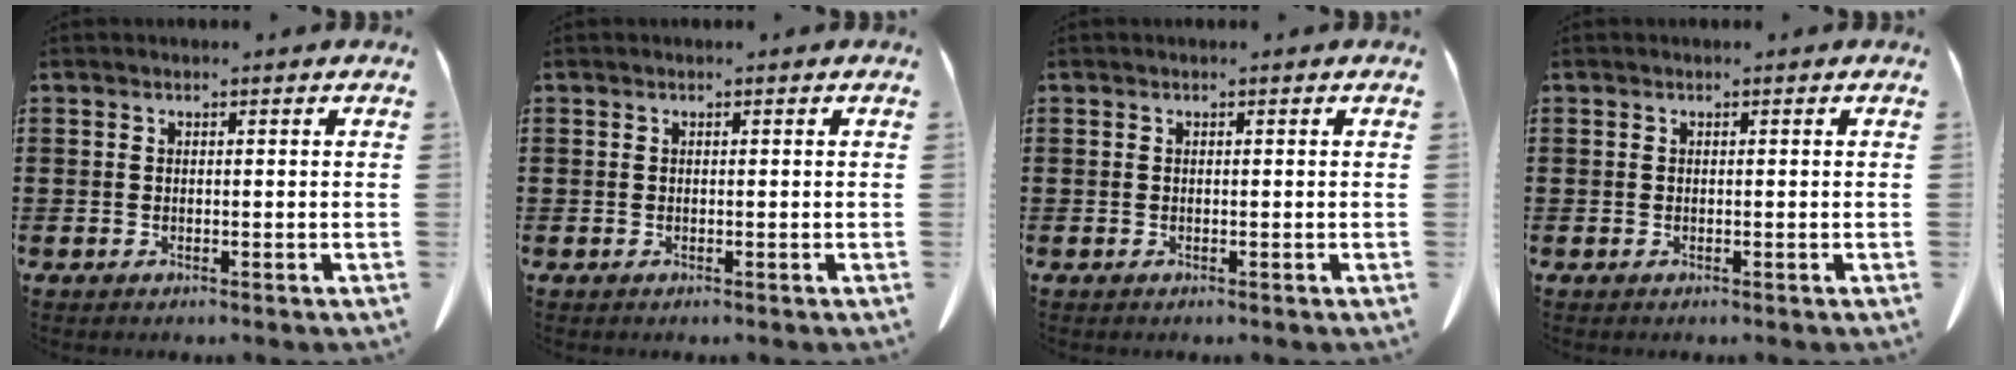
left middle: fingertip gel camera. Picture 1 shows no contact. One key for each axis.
{"total": 0.0}
{"total": 0.0}
{"total": 0.0}